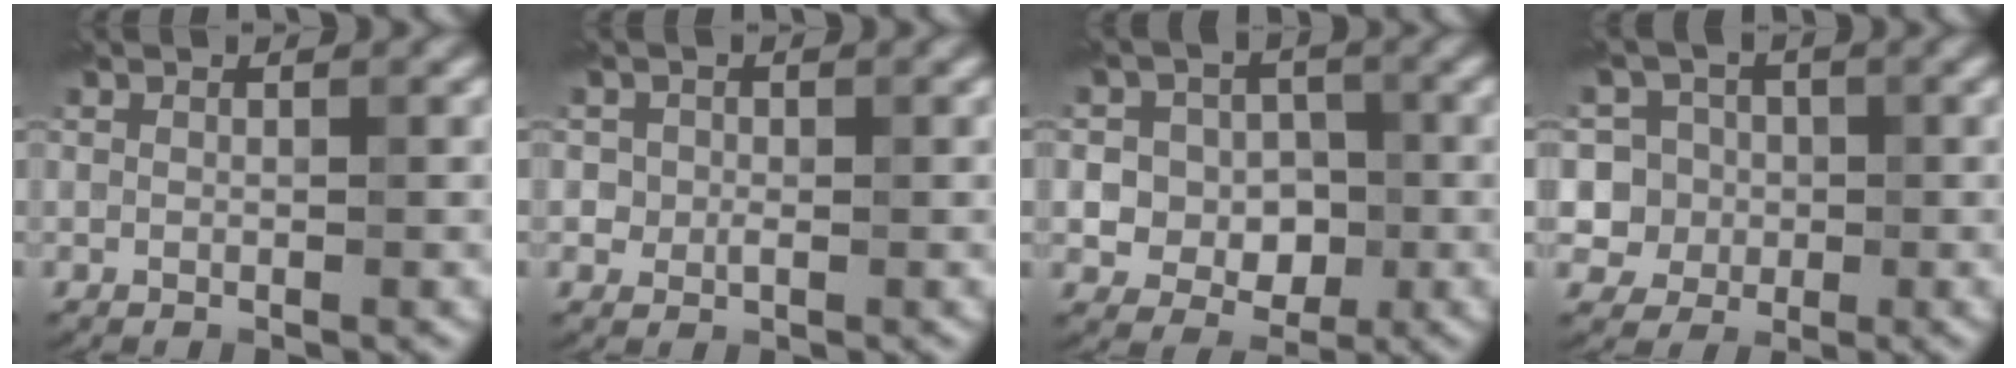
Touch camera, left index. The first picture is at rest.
{"total": 1.4, "force": [0.0, 1.3, 0.5], "torque": [-0.004, -0.002, -0.004]}
{"total": 6.2, "force": [-0.2, 5.7, 2.5], "torque": [-0.025, 0.027, -0.027]}
{"total": 6.9, "force": [1.2, 6.5, 2.0], "torque": [-0.033, 0.029, 0.004]}